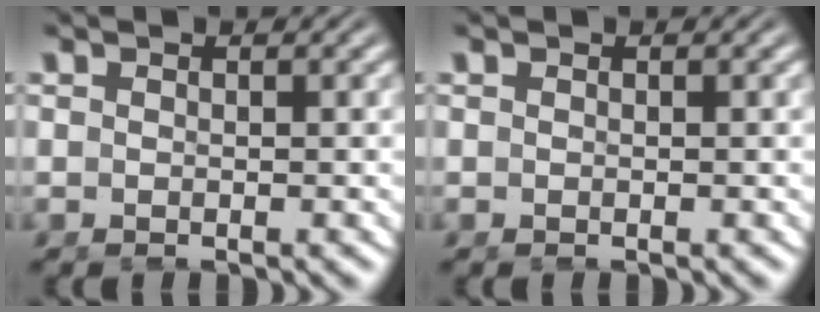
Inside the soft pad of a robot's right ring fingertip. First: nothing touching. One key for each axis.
{"total": 0.0}